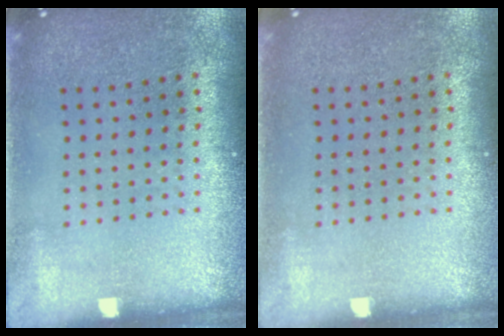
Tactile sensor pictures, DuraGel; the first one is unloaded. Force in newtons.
{"total": 0.0}